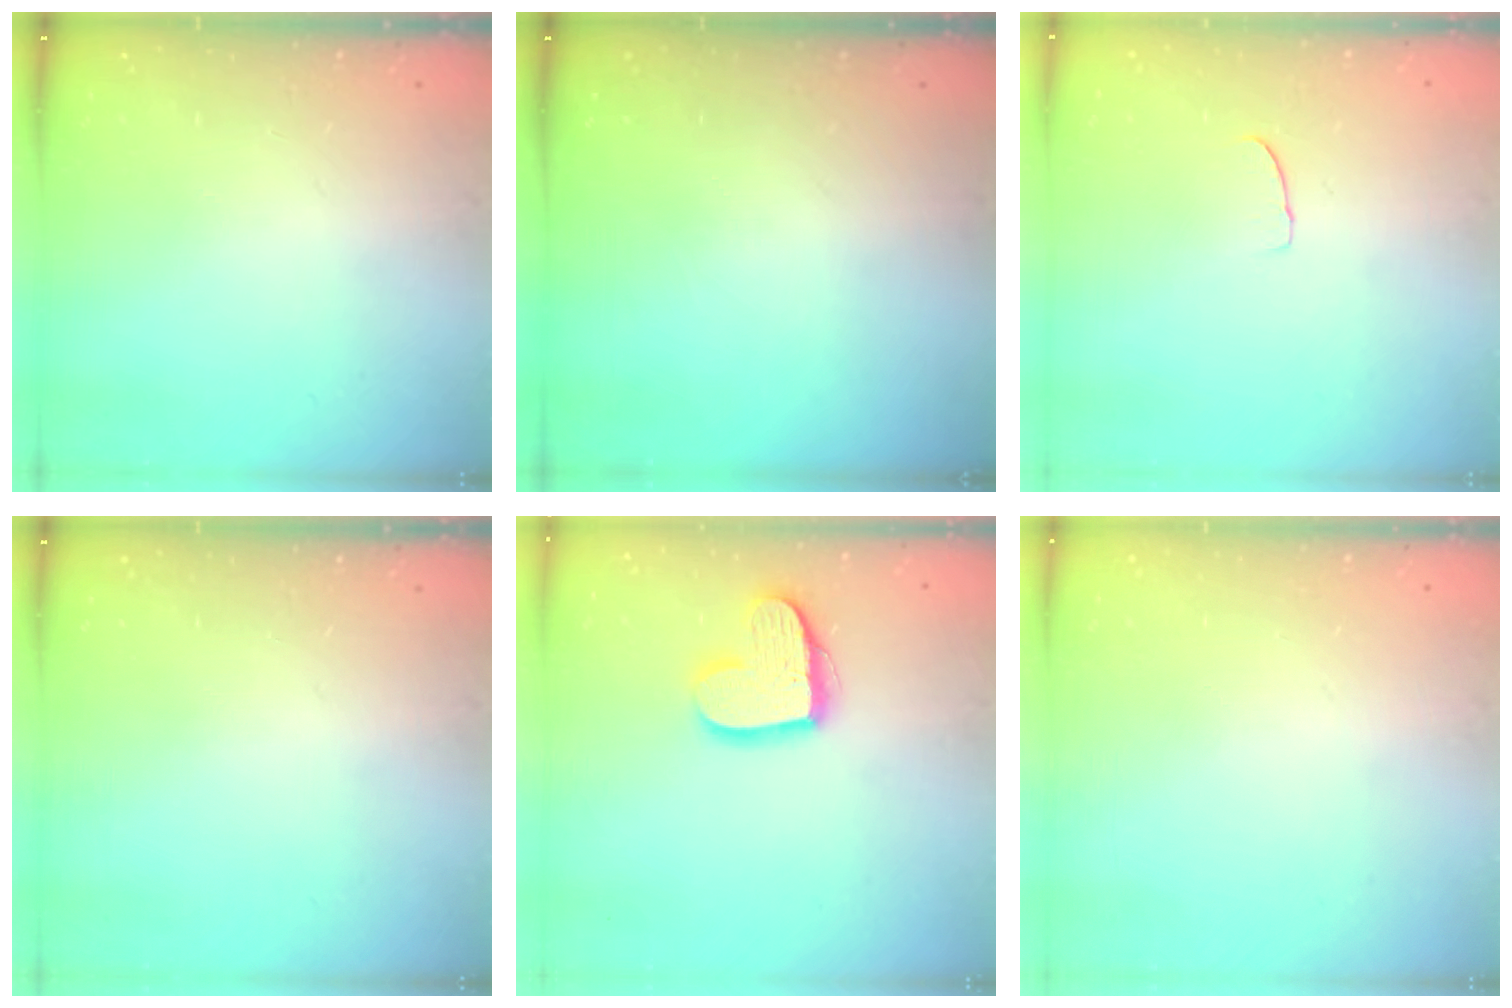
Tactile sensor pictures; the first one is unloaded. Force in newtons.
{"total": 0.0}
{"total": 4.2, "press": 4.2, "slide": 0.4}
{"total": 0.0}
{"total": 14.1, "press": 14.0, "slide": 1.0}
{"total": 0.0}